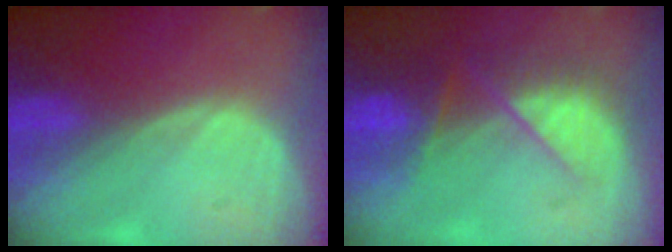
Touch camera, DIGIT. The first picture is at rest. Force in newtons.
{"total": 7.6, "press": 7.1, "slide": 2.6}